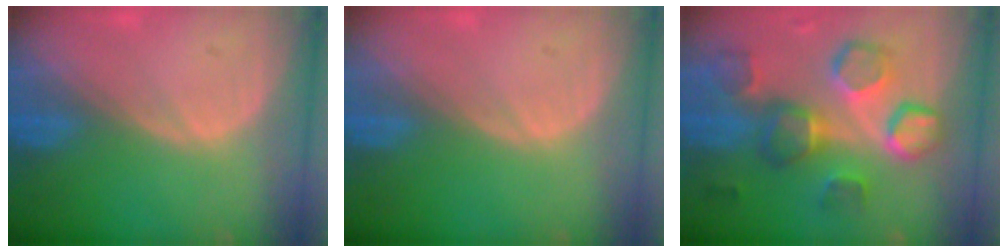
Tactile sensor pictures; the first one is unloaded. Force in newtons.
{"total": 0.0}
{"total": 9.6, "press": 9.5, "slide": 0.9}